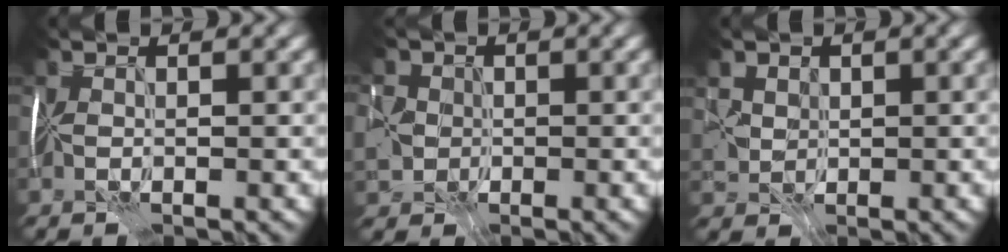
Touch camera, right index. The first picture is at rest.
{"total": 2.5, "force": [-0.8, 2.3, 0.5], "torque": [-0.022, 0.003, -0.011]}
{"total": 2.1, "force": [0.5, 1.9, 0.5], "torque": [-0.026, 0.002, 0.016]}